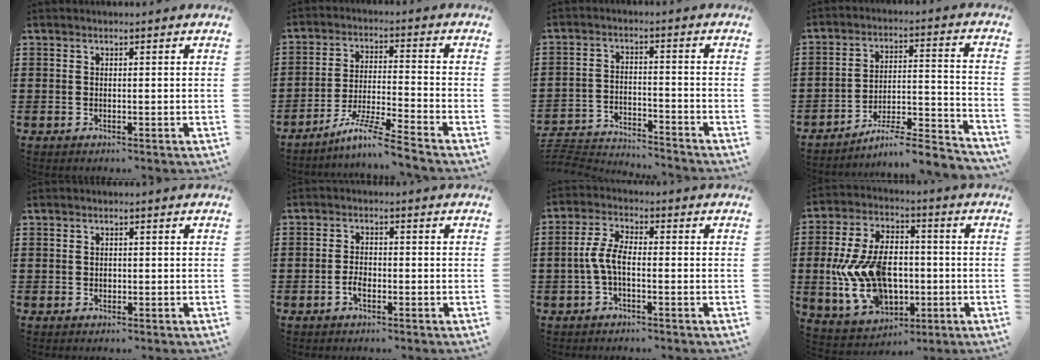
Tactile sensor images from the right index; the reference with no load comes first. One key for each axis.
{"total": 7.1, "fx": -6.0, "fy": -0.6, "fz": 3.7, "tx": -0.082, "ty": -0.013, "tz": -0.118}
{"total": 3.9, "fx": -3.9, "fy": 0.3, "fz": 0.4, "tx": -0.027, "ty": -0.003, "tz": -0.088}
{"total": 5.6, "fx": -5.1, "fy": 0.2, "fz": 2.2, "tx": -0.036, "ty": -0.011, "tz": -0.103}
{"total": 0.7, "fx": 0.1, "fy": 0.6, "fz": 0.4, "tx": -0.010, "ty": 0.000, "tz": 0.004}
{"total": 2.4, "fx": -0.9, "fy": 1.2, "fz": 1.8, "tx": -0.045, "ty": -0.002, "tz": -0.020}
{"total": 4.9, "fx": -1.1, "fy": 2.0, "fz": 4.4, "tx": -0.107, "ty": -0.002, "tz": -0.029}
{"total": 14.5, "fx": -1.5, "fy": 9.3, "fz": 11.1, "tx": -0.262, "ty": 0.003, "tz": -0.021}